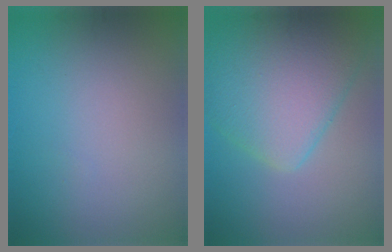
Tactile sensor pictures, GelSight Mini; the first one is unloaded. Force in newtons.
{"total": 8.1, "press": 8.1, "slide": 0.3}